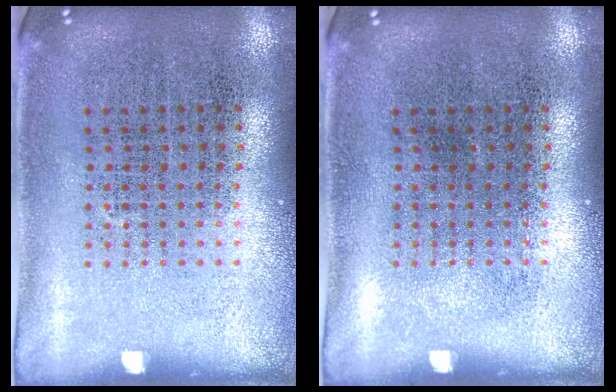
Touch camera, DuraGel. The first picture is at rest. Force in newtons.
{"total": 0.0}